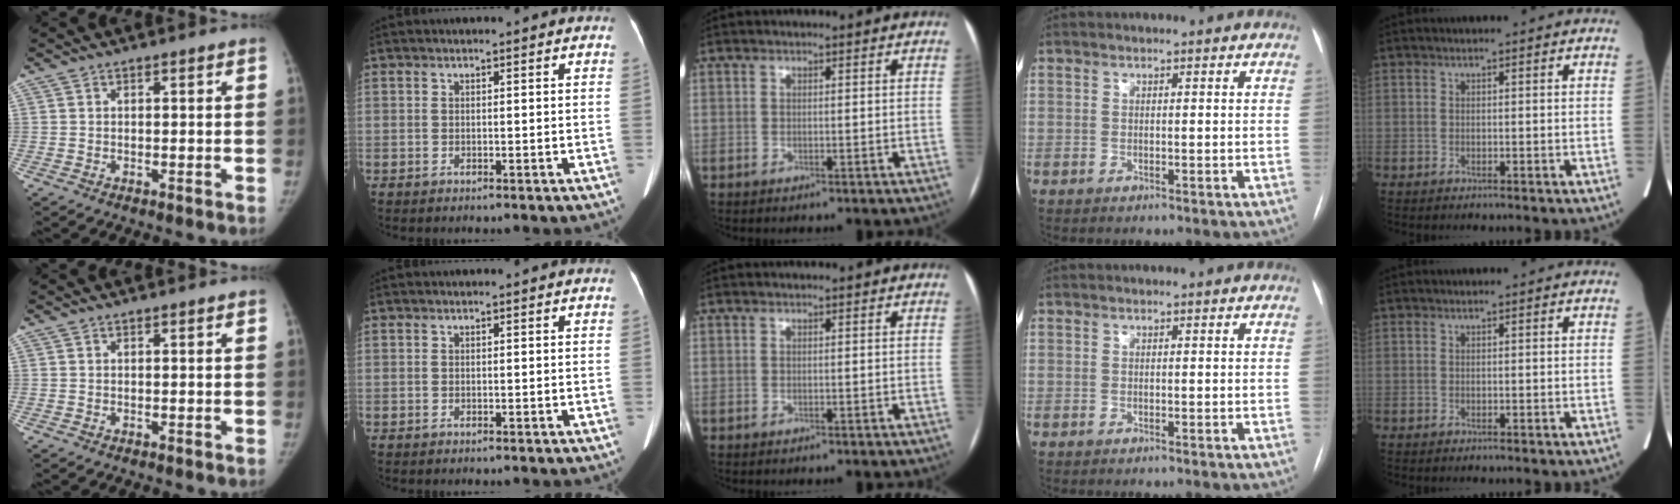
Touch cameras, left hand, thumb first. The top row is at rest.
{}